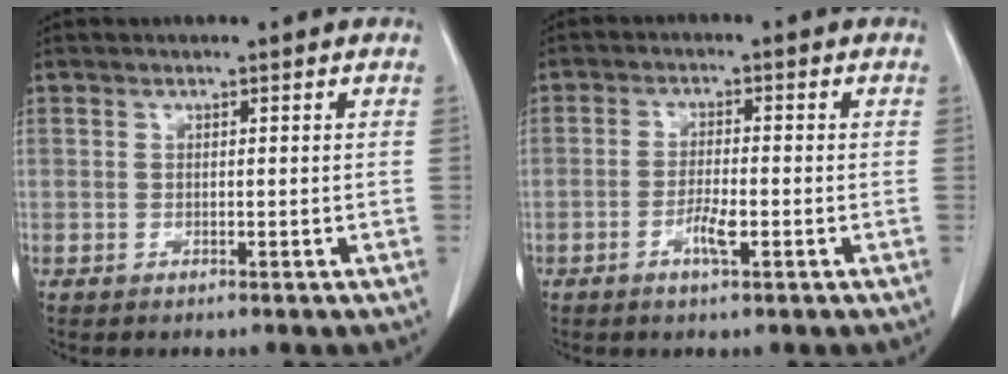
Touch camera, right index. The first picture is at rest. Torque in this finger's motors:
{"motor_torque": [0.07, -0.14, 0.01, 0.00]}